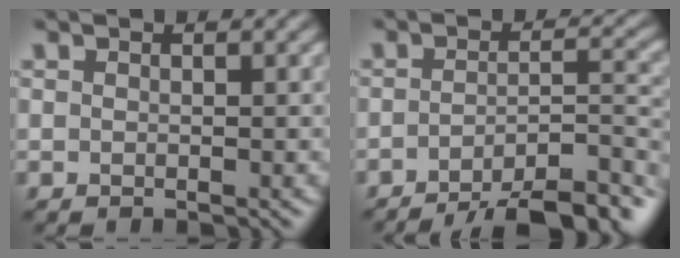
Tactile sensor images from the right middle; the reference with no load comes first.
{"total": 9.8, "force": [-7.5, 2.9, 5.6], "torque": [-0.080, 0.005, -0.107]}